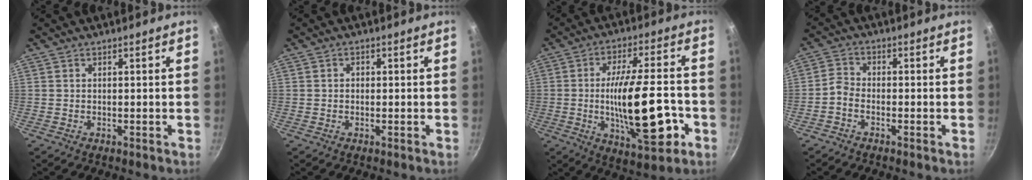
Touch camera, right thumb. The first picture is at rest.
{"total": 1.0, "force": [-0.1, 0.9, 0.5], "torque": [-0.007, 0.006, -0.002]}
{"total": 19.6, "force": [-4.6, 6.8, 17.8], "torque": [-0.273, 0.018, -0.066]}
{"total": 2.9, "force": [-1.8, 1.8, 1.5], "torque": [-0.041, 0.020, -0.047]}